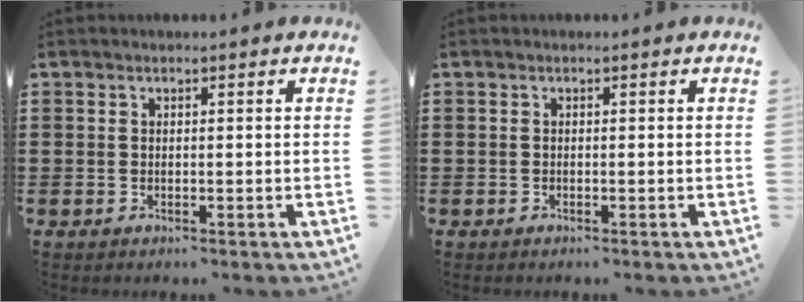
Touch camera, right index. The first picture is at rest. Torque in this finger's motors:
{"motor_torque": [0.00, 2.14, 0.00, 0.00]}